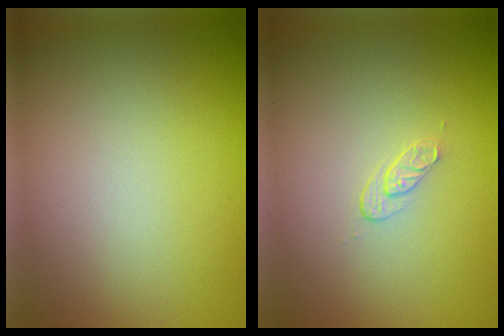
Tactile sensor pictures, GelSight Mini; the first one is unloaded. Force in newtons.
{"total": 1.2, "press": 0.6, "slide": 1.0}